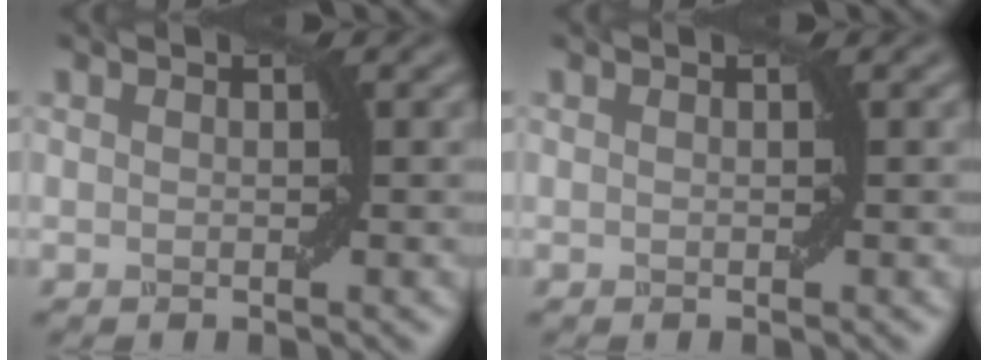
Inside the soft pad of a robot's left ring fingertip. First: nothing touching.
{"total": 0.0}